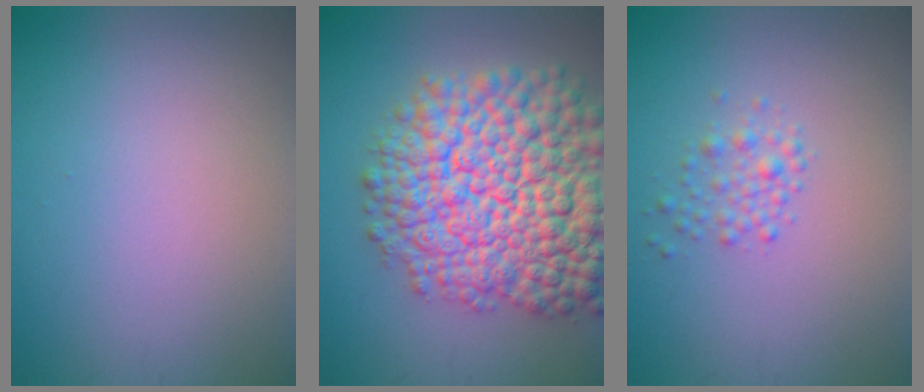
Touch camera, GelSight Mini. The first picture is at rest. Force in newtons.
{"total": 15.3, "press": 15.3, "slide": 0.7}
{"total": 1.7, "press": 1.7, "slide": 0.1}